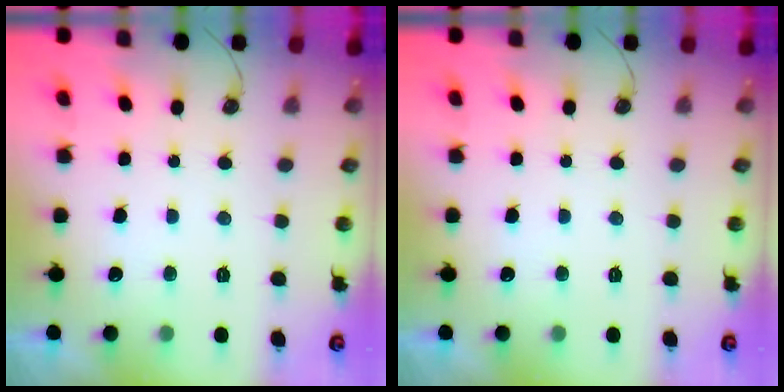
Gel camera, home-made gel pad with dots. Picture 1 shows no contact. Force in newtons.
{"total": 0.0}